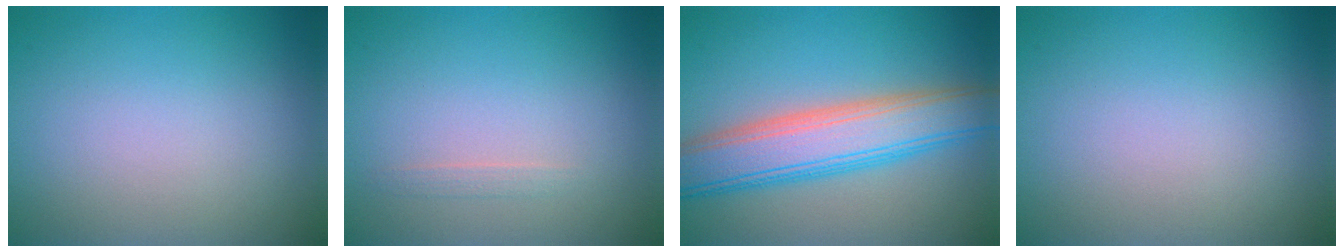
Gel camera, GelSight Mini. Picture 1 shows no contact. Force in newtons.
{"total": 0.6, "press": 0.6, "slide": 0.0}
{"total": 7.4, "press": 7.4, "slide": 0.4}
{"total": 0.0}